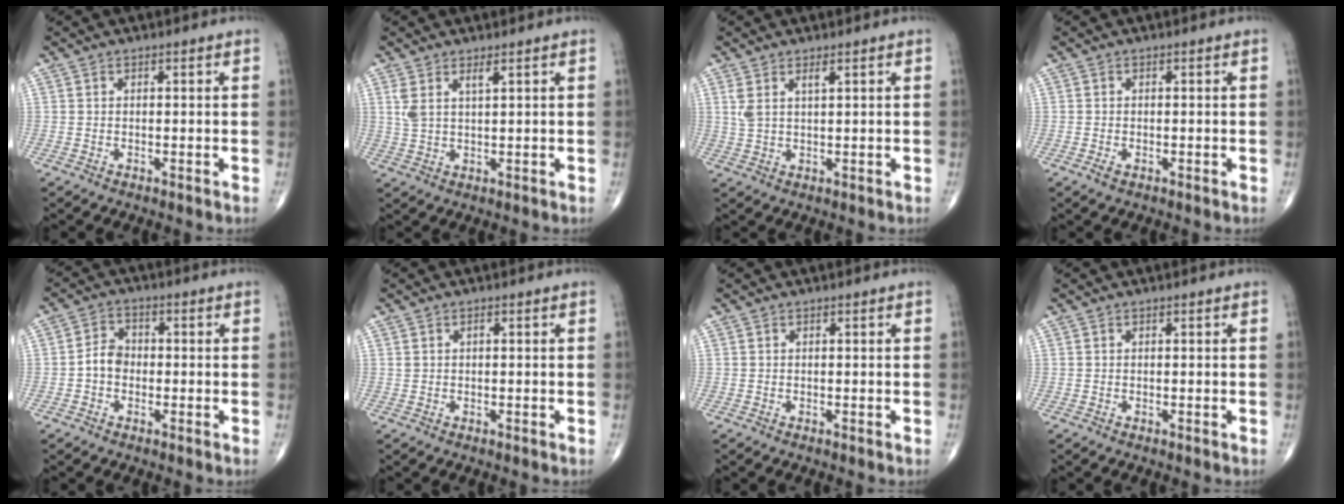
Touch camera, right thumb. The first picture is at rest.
{"total": 3.7, "force": [1.9, 1.1, 3.0], "torque": [-0.068, -0.004, 0.047]}
{"total": 3.3, "force": [1.7, 1.0, 2.7], "torque": [-0.061, 0.000, 0.041]}
{"total": 1.1, "force": [-0.5, 0.6, 0.8], "torque": [-0.019, -0.001, -0.010]}
{"total": 4.2, "force": [-0.9, 3.3, 2.4], "torque": [-0.032, 0.018, -0.026]}
{"total": 0.8, "force": [0.2, 0.5, 0.6], "torque": [-0.012, 0.003, 0.007]}
{"total": 0.0}
{"total": 0.0}